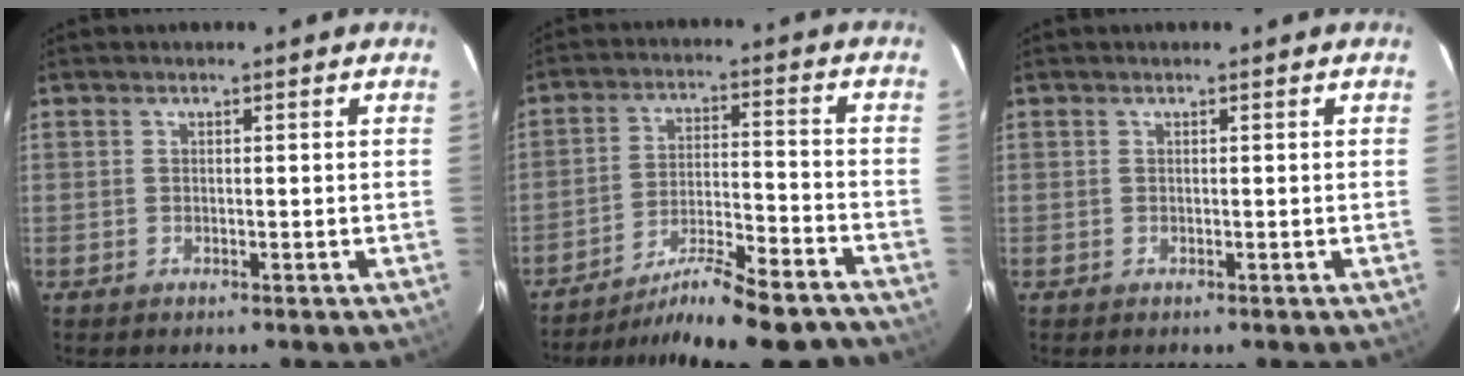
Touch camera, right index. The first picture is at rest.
{"total": 16.8, "force": [-15.3, 1.4, 6.7], "torque": [-0.122, -0.013, -0.229]}
{"total": 0.0}